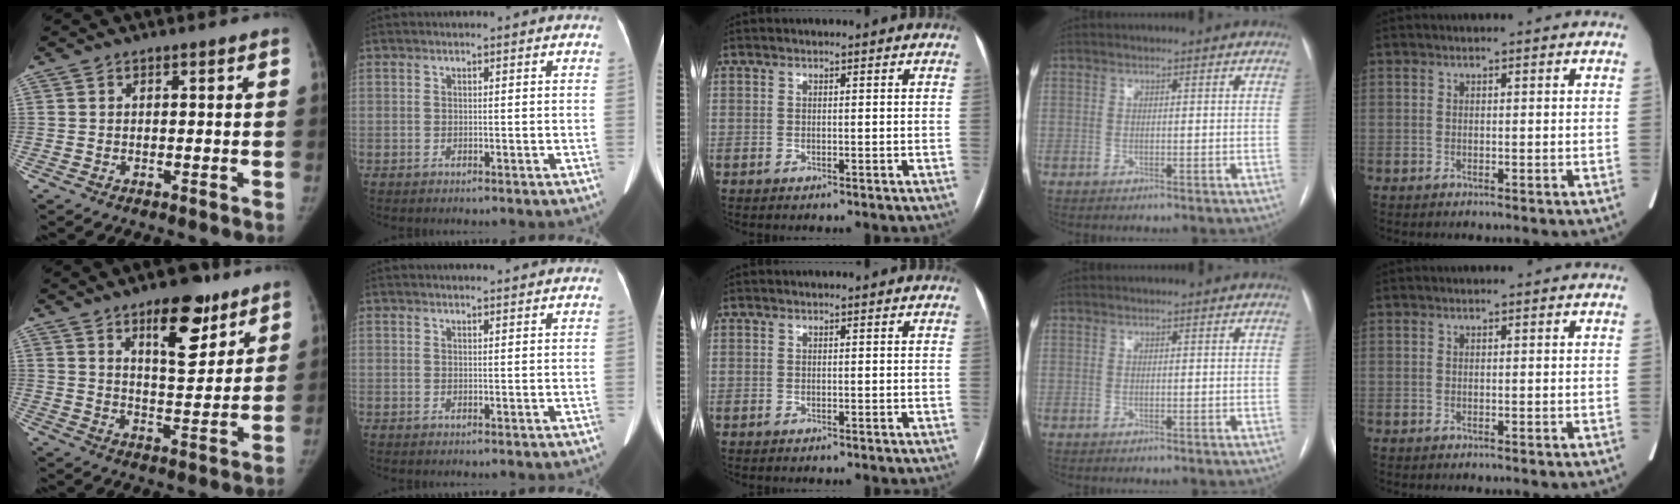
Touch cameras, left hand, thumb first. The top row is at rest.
{"thumb": {"total": 12.6, "force": [7.6, 5.2, 8.5], "torque": [-0.092, -0.046, 0.117]}, "index": {"total": 3.5, "force": [3.4, 0.0, 0.9], "torque": [-0.013, 0.017, 0.042]}}